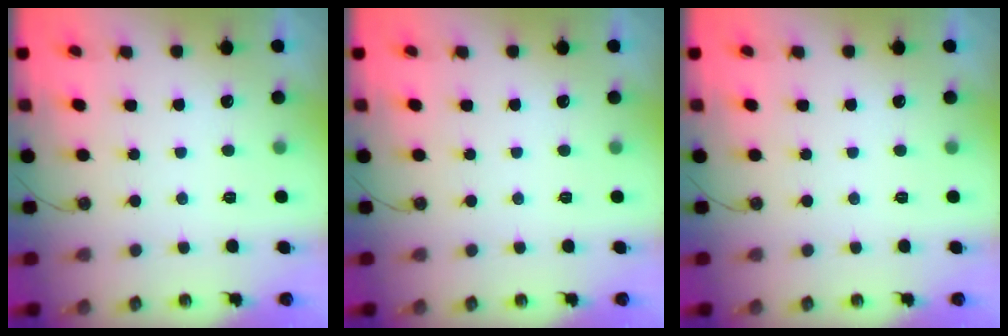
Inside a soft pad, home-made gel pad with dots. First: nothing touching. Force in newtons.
{"total": 0.0}
{"total": 0.0}